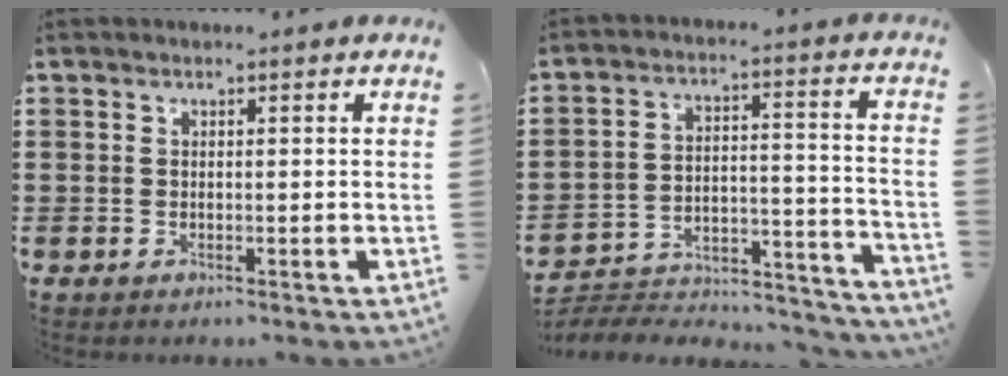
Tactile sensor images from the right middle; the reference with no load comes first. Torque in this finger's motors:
{"motor_torque": [0.98, -0.94, 0.21, 0.09]}